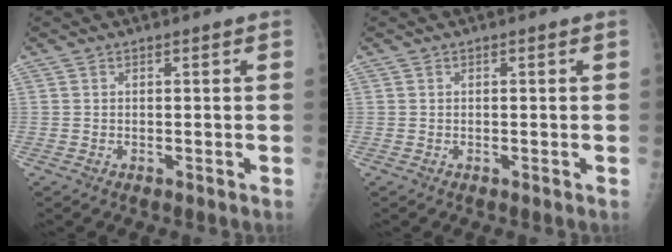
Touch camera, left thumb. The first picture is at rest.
{"total": 0.0}